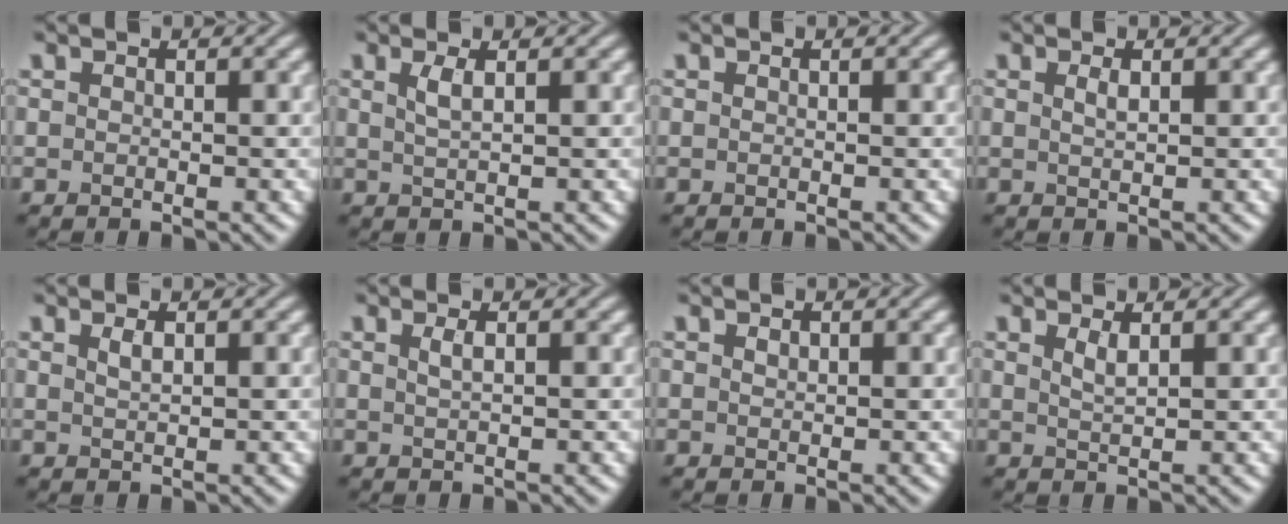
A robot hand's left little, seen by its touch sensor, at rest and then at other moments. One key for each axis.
{"total": 1.6, "fx": 0.7, "fy": 0.4, "fz": 1.4, "tx": -0.028, "ty": 0.001, "tz": 0.013}
{"total": 0.0}
{"total": 0.9, "fx": 0.4, "fy": 0.2, "fz": 0.7, "tx": -0.015, "ty": 0.002, "tz": 0.008}
{"total": 1.0, "fx": 0.6, "fy": 0.3, "fz": 0.7, "tx": -0.017, "ty": 0.002, "tz": 0.012}
{"total": 1.2, "fx": 0.4, "fy": 0.4, "fz": 1.0, "tx": -0.017, "ty": 0.003, "tz": 0.007}
{"total": 0.5, "fx": 0.3, "fy": 0.3, "fz": 0.3, "tx": -0.007, "ty": 0.000, "tz": 0.007}
{"total": 1.3, "fx": 0.8, "fy": 0.3, "fz": 1.1, "tx": -0.021, "ty": 0.000, "tz": 0.014}